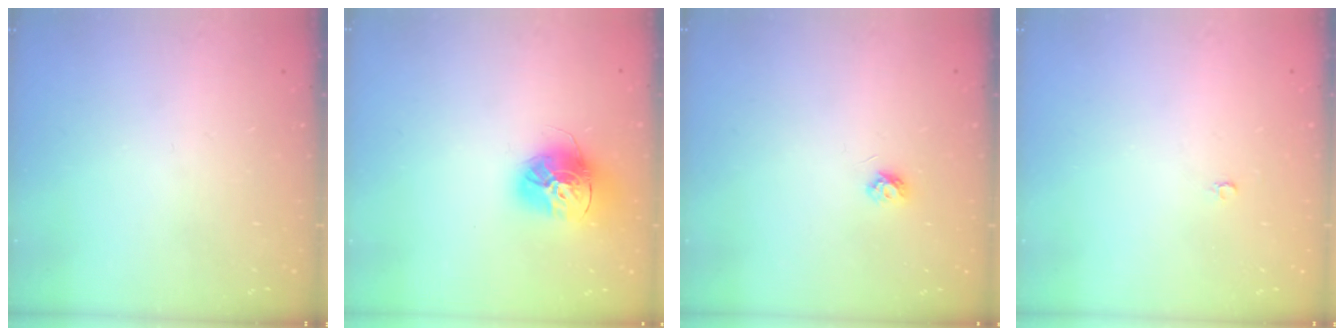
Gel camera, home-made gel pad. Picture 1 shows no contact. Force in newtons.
{"total": 15.6, "press": 15.5, "slide": 1.4}
{"total": 3.9, "press": 3.9, "slide": 0.6}
{"total": 2.0, "press": 2.0, "slide": 0.4}